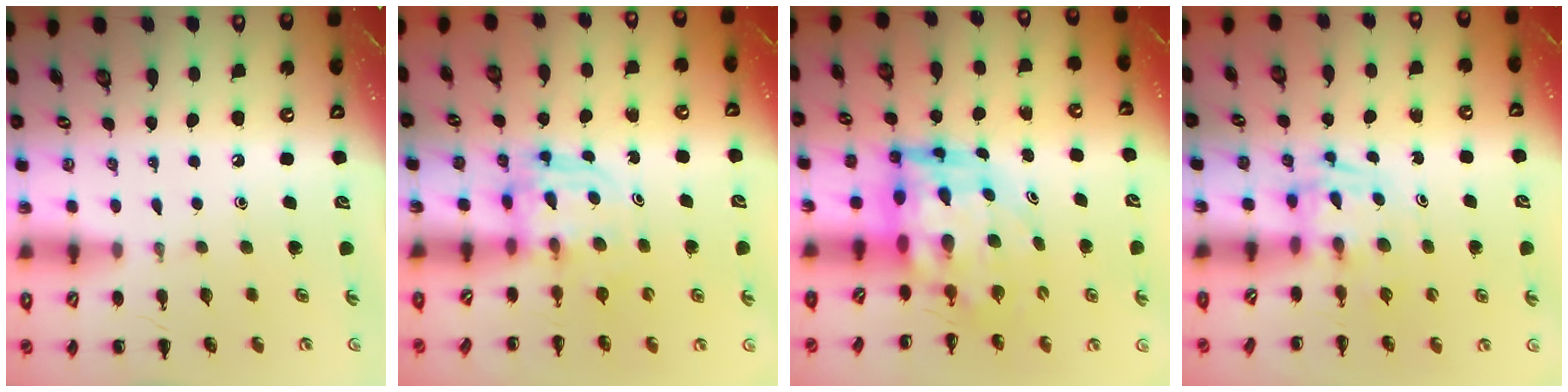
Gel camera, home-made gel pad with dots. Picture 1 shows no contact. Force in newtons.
{"total": 3.8, "press": 3.8, "slide": 0.3}
{"total": 7.9, "press": 7.5, "slide": 2.5}
{"total": 2.9, "press": 2.9, "slide": 0.1}